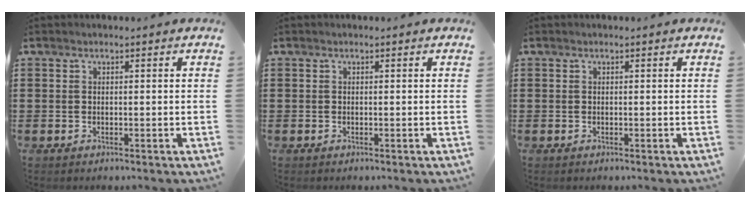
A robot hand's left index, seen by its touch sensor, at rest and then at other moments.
{"total": 0.0}
{"total": 0.0}